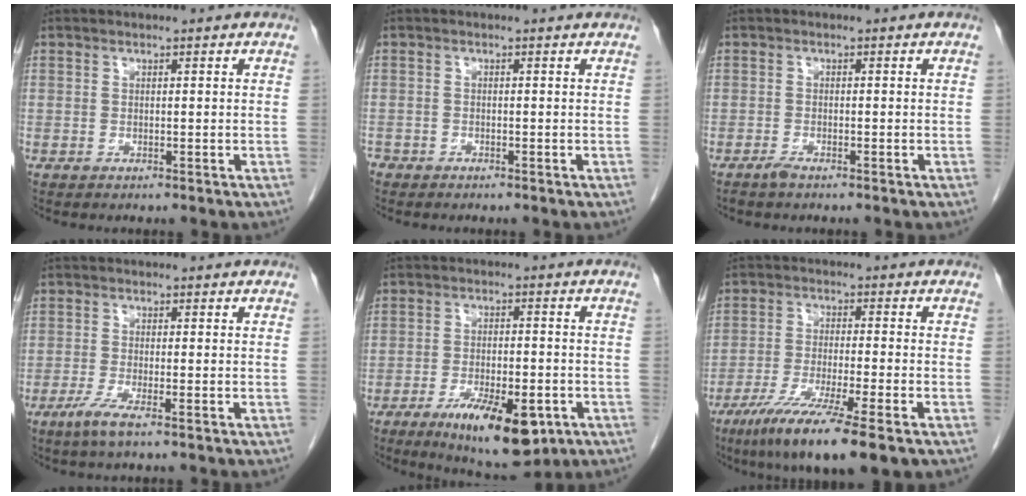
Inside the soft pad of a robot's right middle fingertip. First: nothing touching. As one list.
[{"total": 1.2, "force": [-0.7, 0.8, 0.6], "torque": [0.000, 0.005, -0.009]}, {"total": 1.1, "force": [-1.0, 0.1, 0.5], "torque": [-0.016, -0.002, -0.018]}, {"total": 2.4, "force": [-1.4, 0.3, 2.0], "torque": [-0.043, -0.006, -0.027]}, {"total": 12.3, "force": [-6.1, 4.0, 9.9], "torque": [-0.152, -0.015, -0.086]}, {"total": 12.7, "force": [-8.0, 0.4, 9.9], "torque": [-0.174, -0.037, -0.133]}]